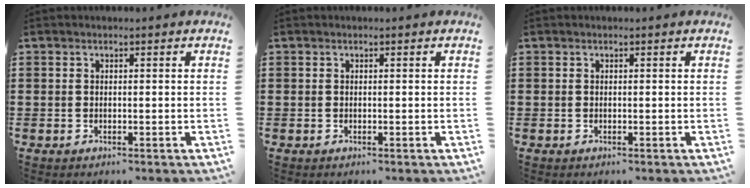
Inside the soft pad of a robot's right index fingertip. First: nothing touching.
{"total": 0.0}
{"total": 0.0}